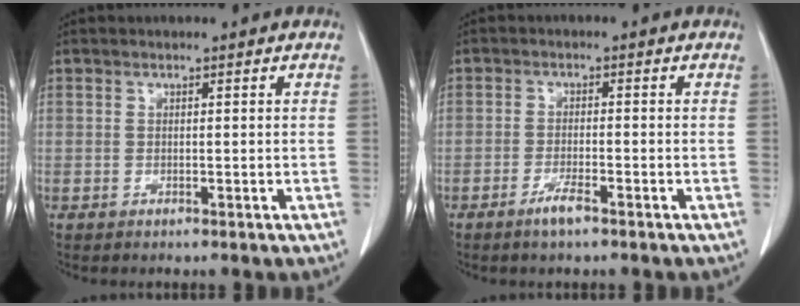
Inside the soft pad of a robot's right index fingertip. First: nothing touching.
{"total": 3.0, "force": [-2.1, 0.2, 2.1], "torque": [-0.043, -0.003, -0.039]}